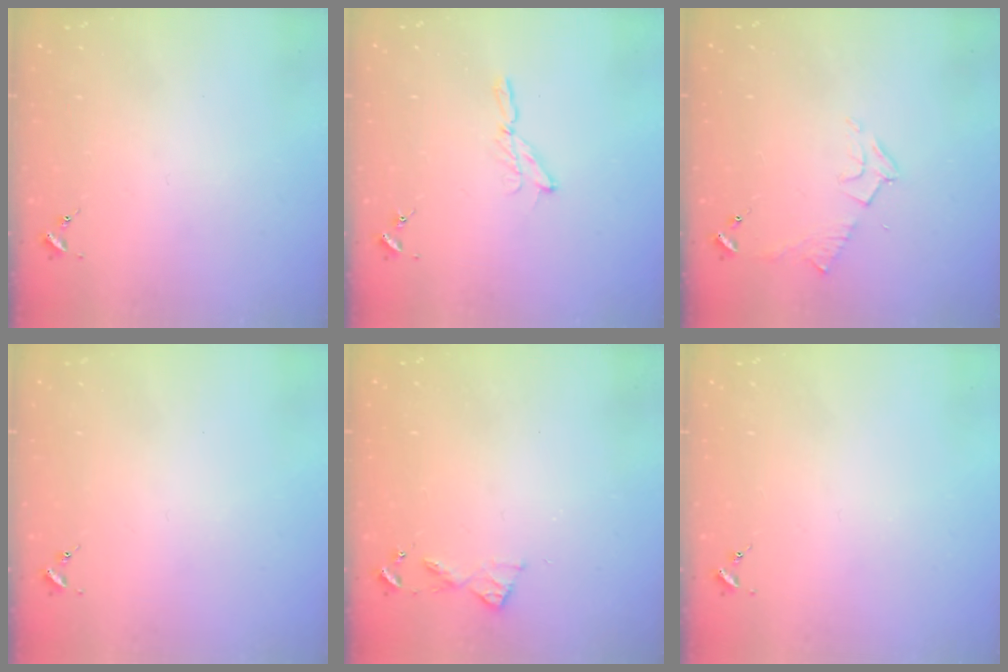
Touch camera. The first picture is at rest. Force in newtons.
{"total": 4.1, "press": 4.1, "slide": 0.4}
{"total": 6.2, "press": 6.2, "slide": 0.7}
{"total": 0.0}
{"total": 6.8, "press": 6.8, "slide": 0.7}
{"total": 0.0}